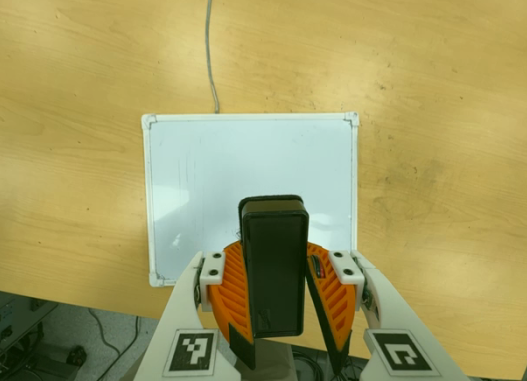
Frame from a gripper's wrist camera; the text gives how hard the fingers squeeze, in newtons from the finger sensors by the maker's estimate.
{"total": 8.2, "left": 8.5, "right": 7.8}